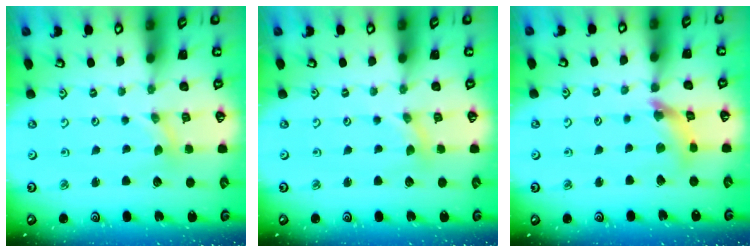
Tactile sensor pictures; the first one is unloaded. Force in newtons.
{"total": 0.8, "press": 0.8, "slide": 0.0}
{"total": 8.0, "press": 7.9, "slide": 0.8}